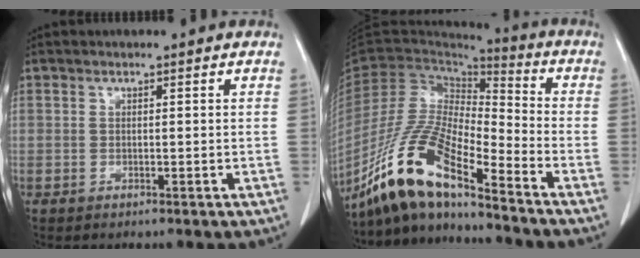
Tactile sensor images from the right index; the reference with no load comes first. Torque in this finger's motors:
{"motor_torque": [1.11, -1.03, 0.84, 0.21]}